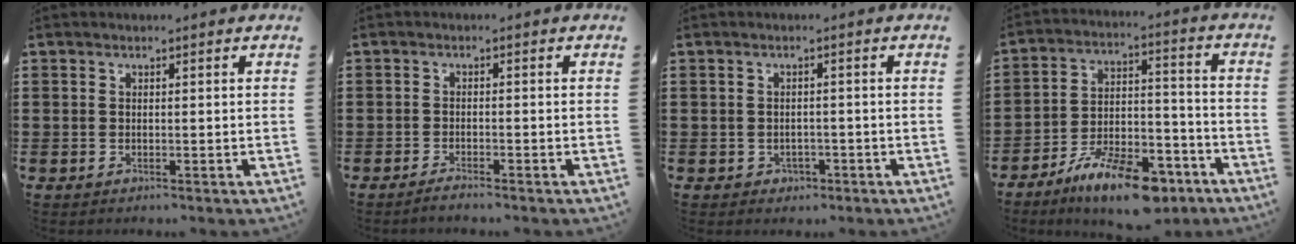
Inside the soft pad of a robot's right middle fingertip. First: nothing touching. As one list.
[{"total": 1.3, "force": [-1.2, -0.1, 0.5], "torque": [-0.009, -0.001, -0.023]}, {"total": 1.1, "force": [-0.6, 0.9, 0.2], "torque": [-0.008, 0.001, -0.014]}, {"total": 12.4, "force": [-9.5, 3.5, 7.2], "torque": [-0.117, 0.040, -0.171]}]